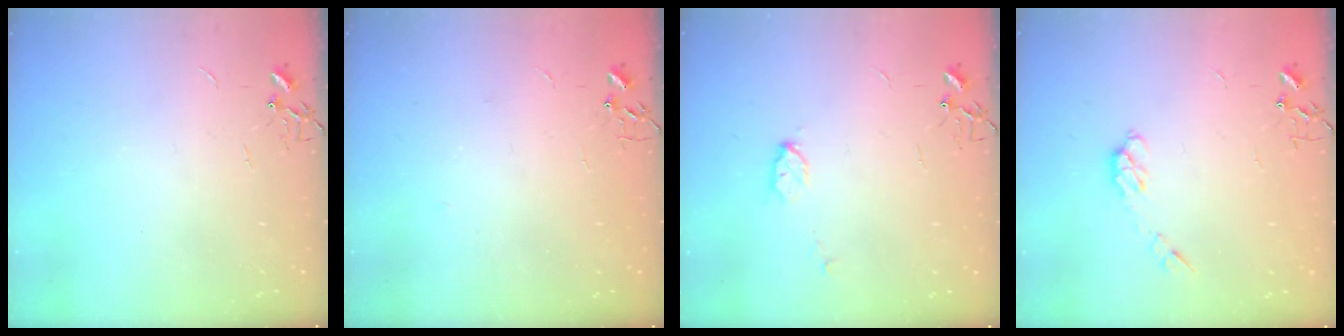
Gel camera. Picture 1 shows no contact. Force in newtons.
{"total": 2.5, "press": 2.1, "slide": 1.4}
{"total": 4.3, "press": 4.2, "slide": 0.5}
{"total": 4.5, "press": 4.5, "slide": 0.7}